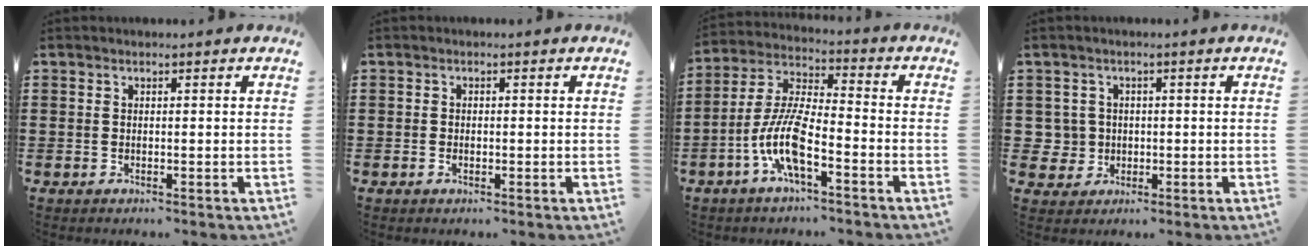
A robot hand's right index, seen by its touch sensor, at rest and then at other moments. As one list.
[{"total": 0.7, "force": [-0.3, 0.5, 0.3], "torque": [-0.008, 0.001, -0.007]}, {"total": 9.9, "force": [-4.5, 2.6, 8.4], "torque": [-0.199, -0.007, -0.090]}, {"total": 3.4, "force": [-0.2, 3.4, 0.5], "torque": [-0.027, 0.008, -0.005]}]